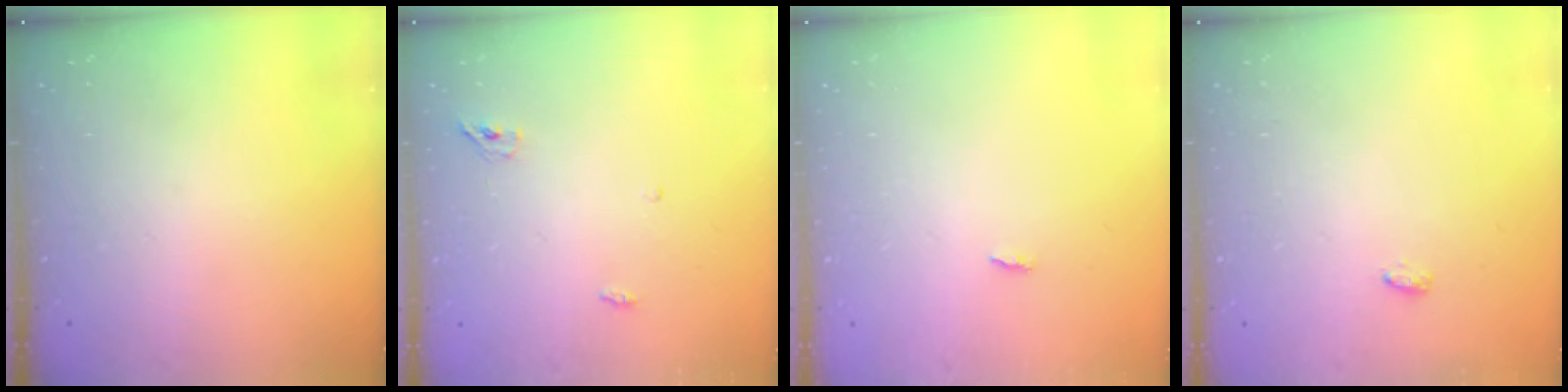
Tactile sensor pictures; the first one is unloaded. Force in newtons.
{"total": 3.9, "press": 3.7, "slide": 1.2}
{"total": 1.8, "press": 1.8, "slide": 0.2}
{"total": 6.5, "press": 3.1, "slide": 5.7}